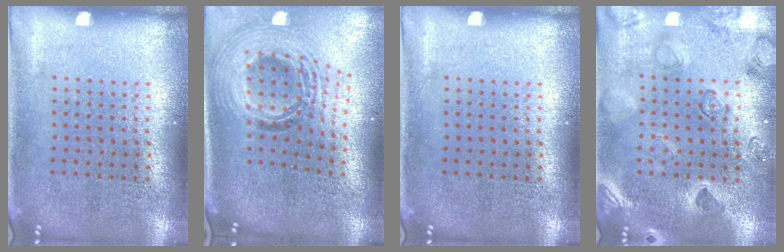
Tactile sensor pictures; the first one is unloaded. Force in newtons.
{"total": 2.2, "press": 1.6, "slide": 1.4}
{"total": 0.0}
{"total": 2.3, "press": 2.3, "slide": 0.6}